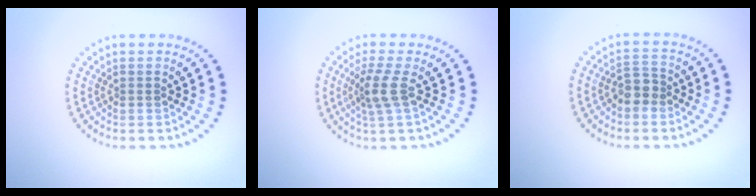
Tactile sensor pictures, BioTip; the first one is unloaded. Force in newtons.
{"total": 2.5, "press": 1.9, "slide": 1.7}
{"total": 2.2, "press": 2.0, "slide": 0.9}